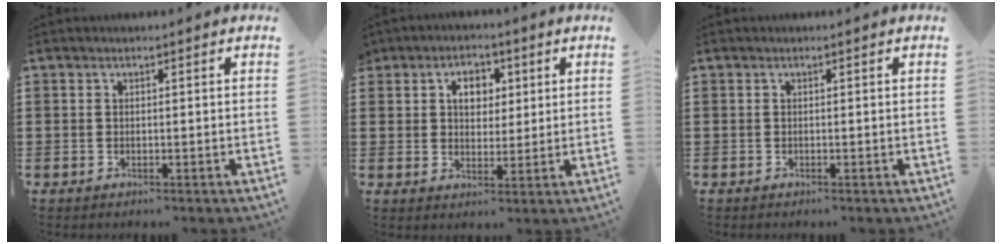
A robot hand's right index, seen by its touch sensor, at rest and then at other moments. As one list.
[{"total": 4.7, "force": [1.9, 3.7, 2.1], "torque": [-0.049, 0.014, 0.030]}, {"total": 0.0}]